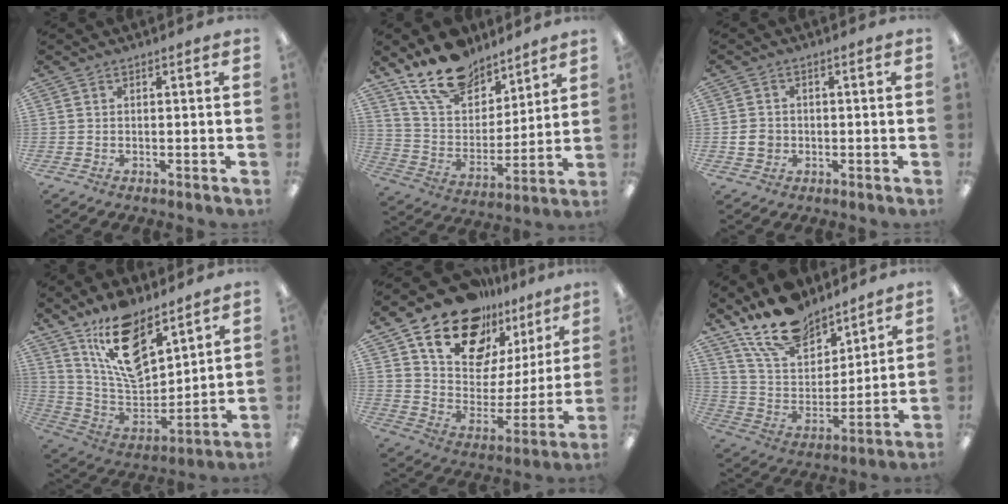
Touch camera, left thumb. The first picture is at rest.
{"total": 17.4, "force": [13.7, 8.7, 6.4], "torque": [-0.123, -0.084, 0.253]}
{"total": 3.9, "force": [-0.5, 3.4, 1.8], "torque": [-0.033, 0.008, -0.009]}
{"total": 17.4, "force": [12.0, 7.9, 9.9], "torque": [-0.177, -0.068, 0.216]}
{"total": 19.6, "force": [14.1, 10.9, 8.1], "torque": [-0.151, -0.094, 0.254]}
{"total": 17.5, "force": [13.9, 8.2, 6.7], "torque": [-0.137, -0.082, 0.259]}